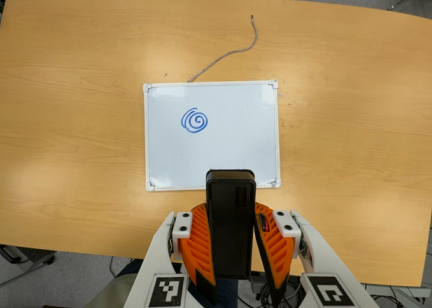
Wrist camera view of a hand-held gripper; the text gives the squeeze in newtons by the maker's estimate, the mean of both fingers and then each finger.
{"total": 10.9, "left": 8.6, "right": 13.2}